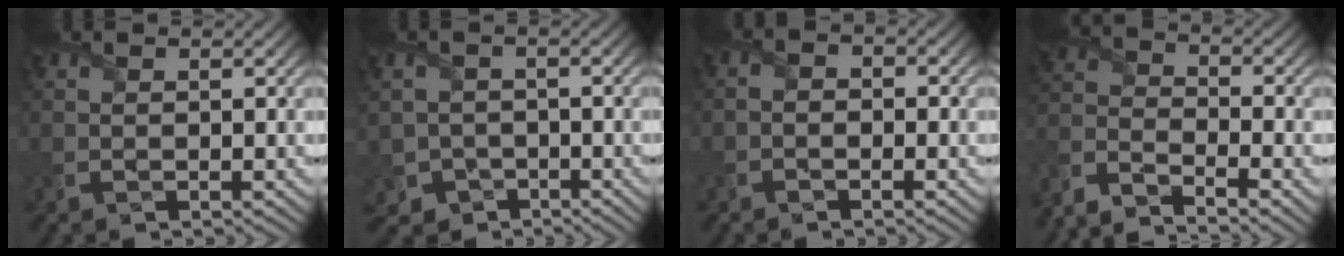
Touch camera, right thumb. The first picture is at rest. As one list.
[{"total": 5.5, "force": [-2.9, 4.6, 0.9], "torque": [-0.036, -0.017, -0.060]}, {"total": 1.7, "force": [-1.0, 1.2, 0.8], "torque": [-0.002, 0.004, -0.028]}, {"total": 9.0, "force": [-7.5, 2.4, 4.4], "torque": [-0.108, -0.019, -0.161]}]